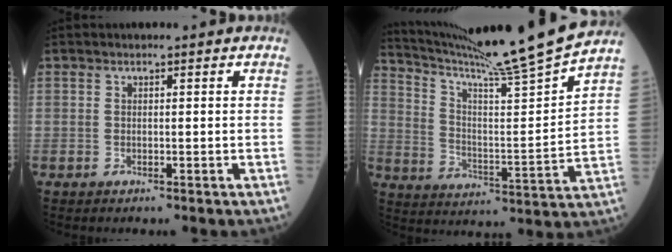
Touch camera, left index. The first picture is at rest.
{"total": 19.6, "force": [17.5, -3.3, 8.0], "torque": [-0.145, -0.058, 0.265]}